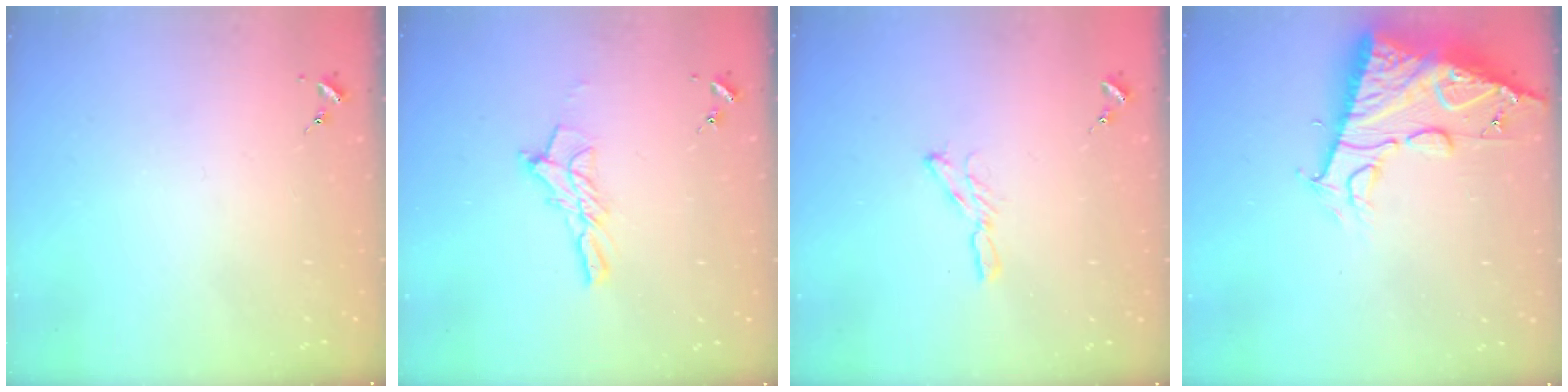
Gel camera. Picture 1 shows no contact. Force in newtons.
{"total": 10.7, "press": 10.7, "slide": 0.9}
{"total": 5.7, "press": 5.7, "slide": 0.3}
{"total": 17.2, "press": 17.1, "slide": 1.6}